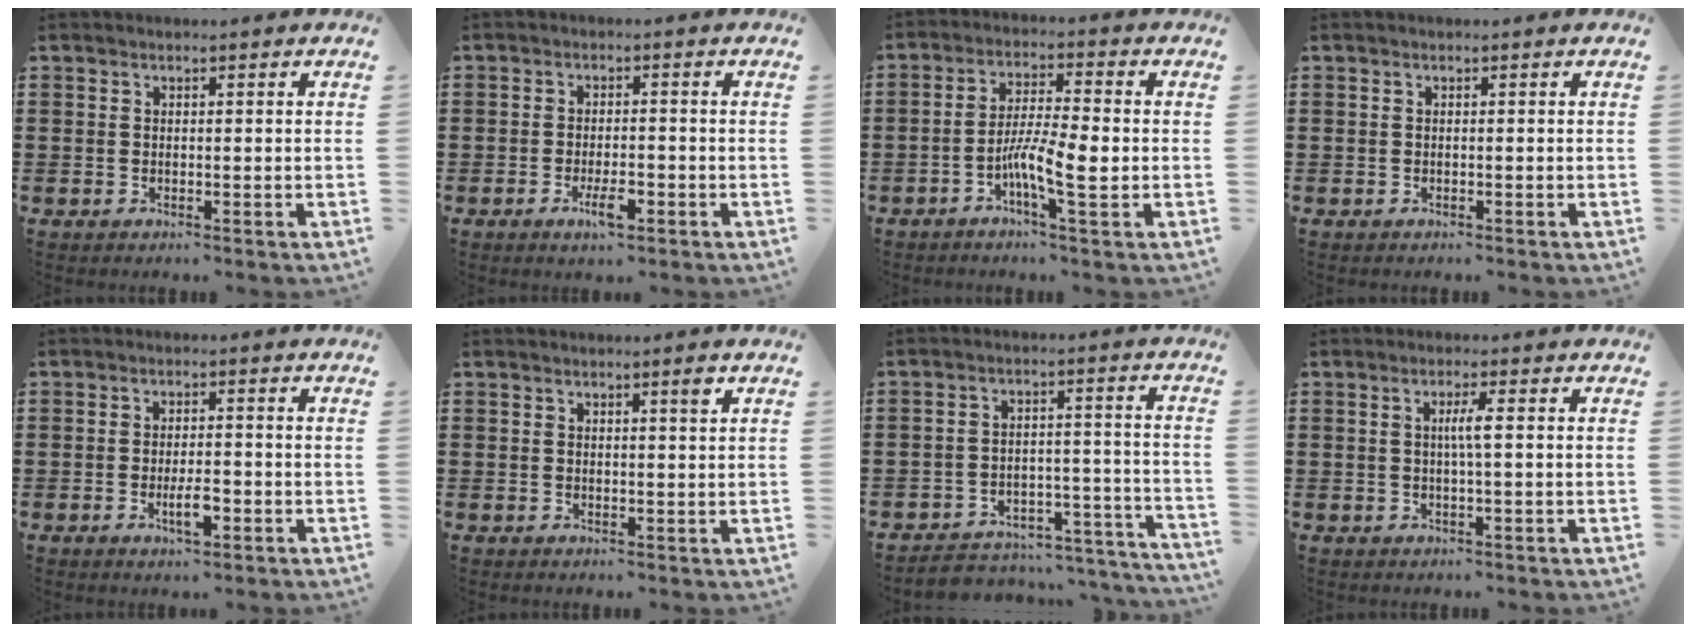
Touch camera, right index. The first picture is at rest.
{"total": 3.9, "force": [-1.9, 1.1, 3.3], "torque": [-0.067, -0.002, -0.036]}
{"total": 7.4, "force": [-2.2, 1.0, 7.0], "torque": [-0.138, -0.008, -0.045]}
{"total": 0.0}
{"total": 4.1, "force": [-1.5, 1.2, 3.6], "torque": [-0.075, -0.001, -0.031]}
{"total": 1.9, "force": [1.2, 0.0, 1.5], "torque": [-0.021, -0.002, 0.018]}
{"total": 3.8, "force": [-3.6, 1.0, 0.7], "torque": [-0.017, 0.003, -0.075]}
{"total": 2.6, "force": [0.1, -0.1, 2.6], "torque": [-0.048, -0.002, -0.002]}